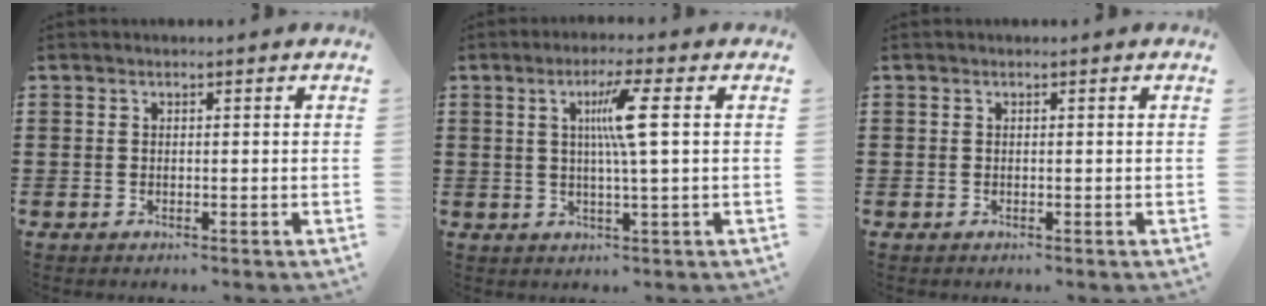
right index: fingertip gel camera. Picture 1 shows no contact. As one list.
[{"total": 6.1, "force": [1.3, -0.4, 6.0], "torque": [-0.118, -0.002, 0.014]}, {"total": 0.0}]